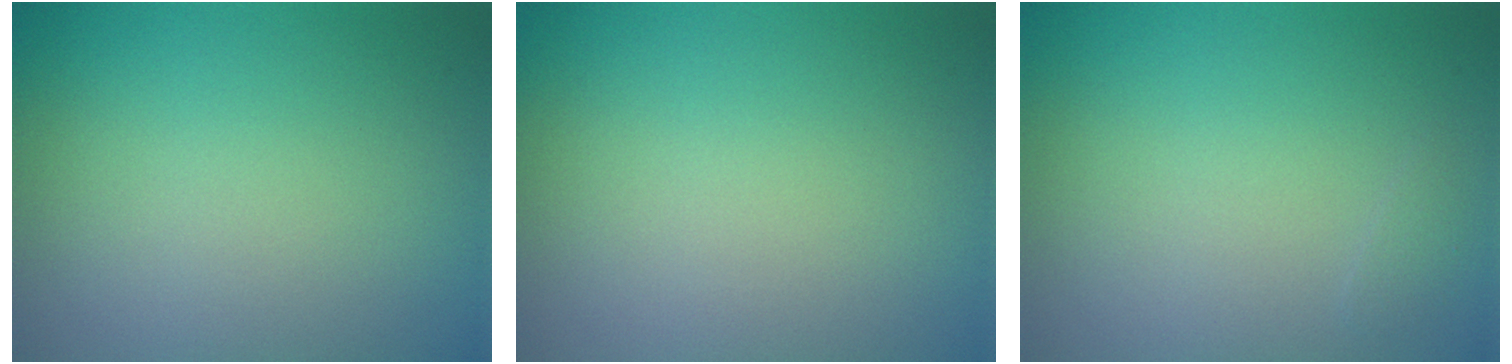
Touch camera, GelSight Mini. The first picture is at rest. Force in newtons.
{"total": 0.0}
{"total": 0.5, "press": 0.5, "slide": 0.0}